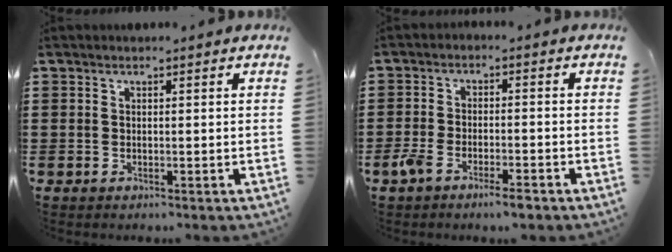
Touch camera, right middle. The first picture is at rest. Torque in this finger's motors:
{"motor_torque": [0.40, -0.21, 0.22, 0.08]}